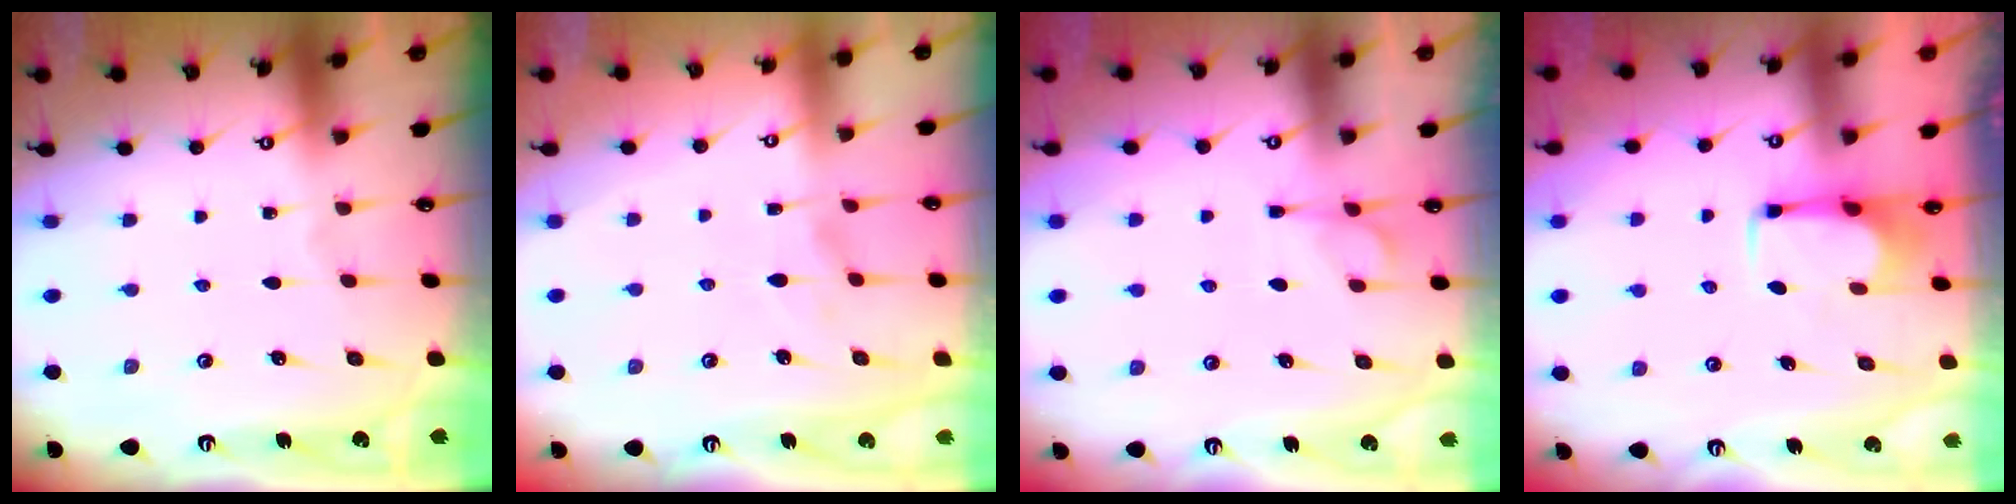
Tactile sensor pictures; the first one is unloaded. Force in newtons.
{"total": 2.3, "press": 2.1, "slide": 1.1}
{"total": 1.5, "press": 0.9, "slide": 1.2}
{"total": 2.9, "press": 2.9, "slide": 0.5}